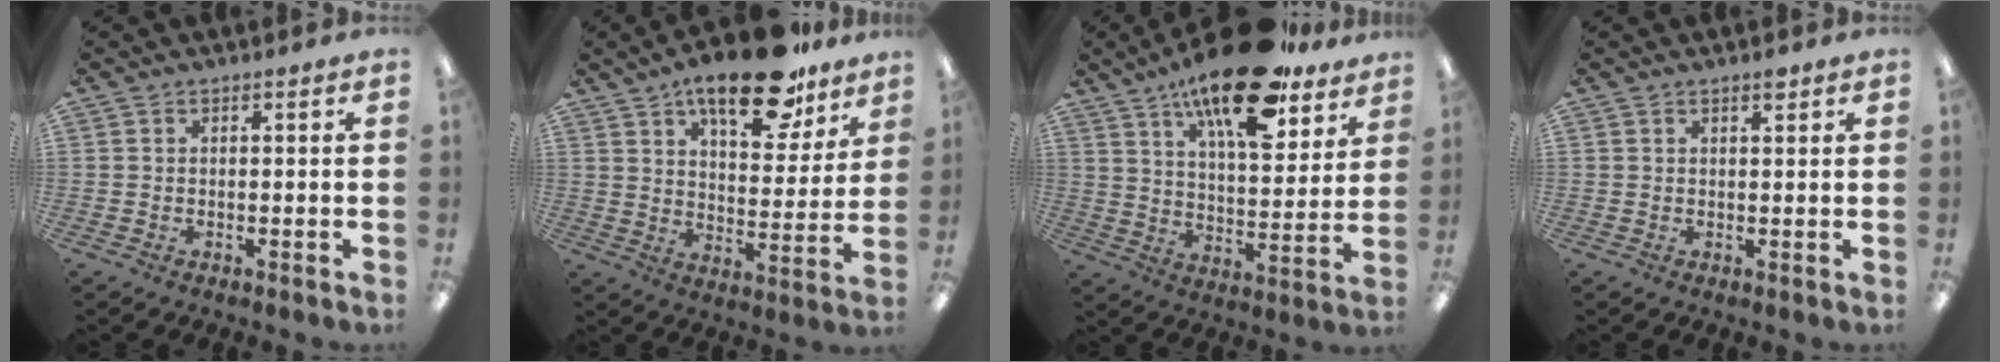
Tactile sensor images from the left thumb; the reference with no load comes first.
{"total": 18.2, "force": [12.9, 7.2, 10.6], "torque": [-0.151, -0.070, 0.213]}
{"total": 20.2, "force": [14.6, 6.7, 12.3], "torque": [-0.202, -0.080, 0.242]}
{"total": 1.7, "force": [1.4, 0.4, 0.9], "torque": [-0.010, -0.004, 0.023]}